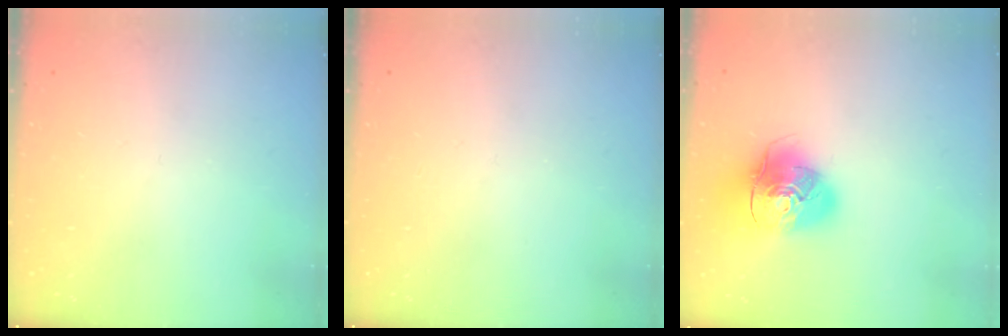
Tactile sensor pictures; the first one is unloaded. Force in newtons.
{"total": 0.0}
{"total": 15.6, "press": 15.4, "slide": 2.2}